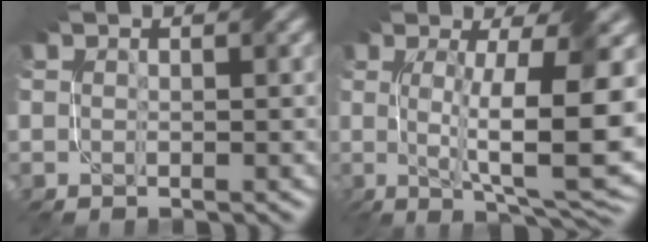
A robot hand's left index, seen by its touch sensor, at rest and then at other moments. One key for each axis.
{"total": 12.1, "fx": 0.6, "fy": 2.7, "fz": 11.8, "tx": -0.175, "ty": -0.006, "tz": 0.016}